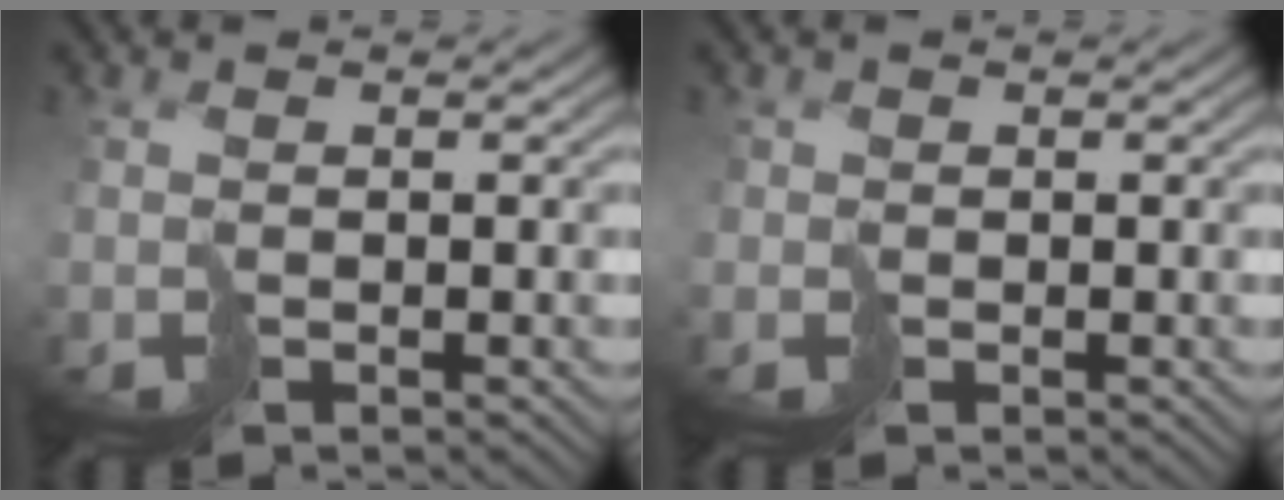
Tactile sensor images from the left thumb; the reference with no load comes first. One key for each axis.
{"total": 1.0, "fx": 0.1, "fy": 0.4, "fz": -0.9, "tx": 0.026, "ty": 0.001, "tz": -0.002}